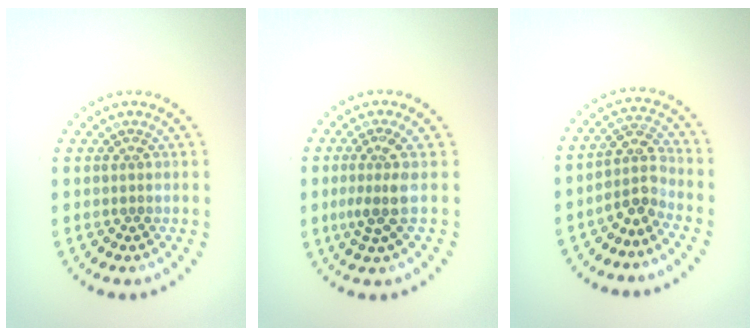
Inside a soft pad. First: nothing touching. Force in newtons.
{"total": 2.7, "press": 2.0, "slide": 1.8}
{"total": 2.8, "press": 2.0, "slide": 1.8}